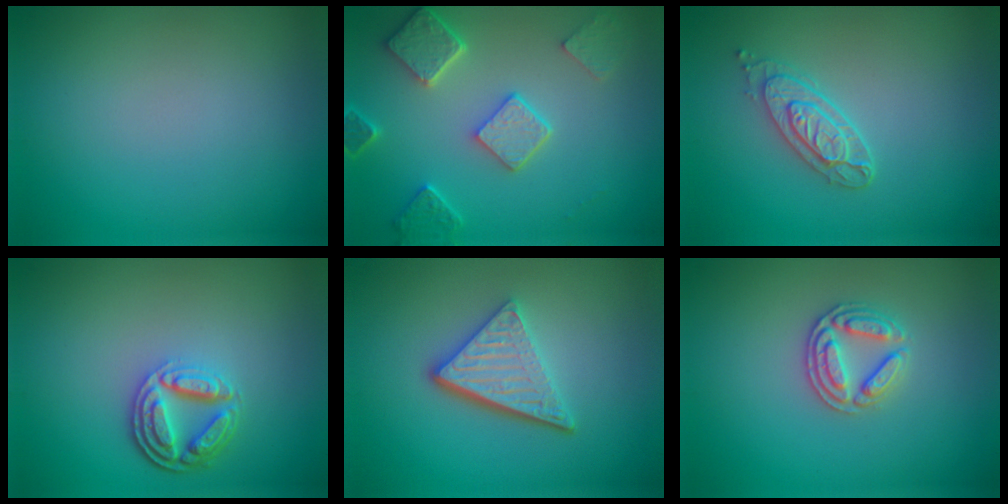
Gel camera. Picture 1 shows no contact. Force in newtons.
{"total": 5.2, "press": 4.0, "slide": 3.2}
{"total": 2.9, "press": 2.5, "slide": 1.5}
{"total": 4.1, "press": 3.2, "slide": 2.6}
{"total": 4.8, "press": 3.4, "slide": 3.3}
{"total": 2.8, "press": 2.7, "slide": 0.7}